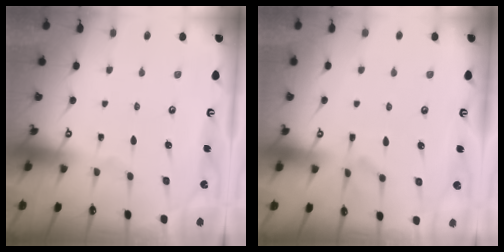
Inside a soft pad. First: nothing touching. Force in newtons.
{"total": 2.1, "press": 1.9, "slide": 1.0}